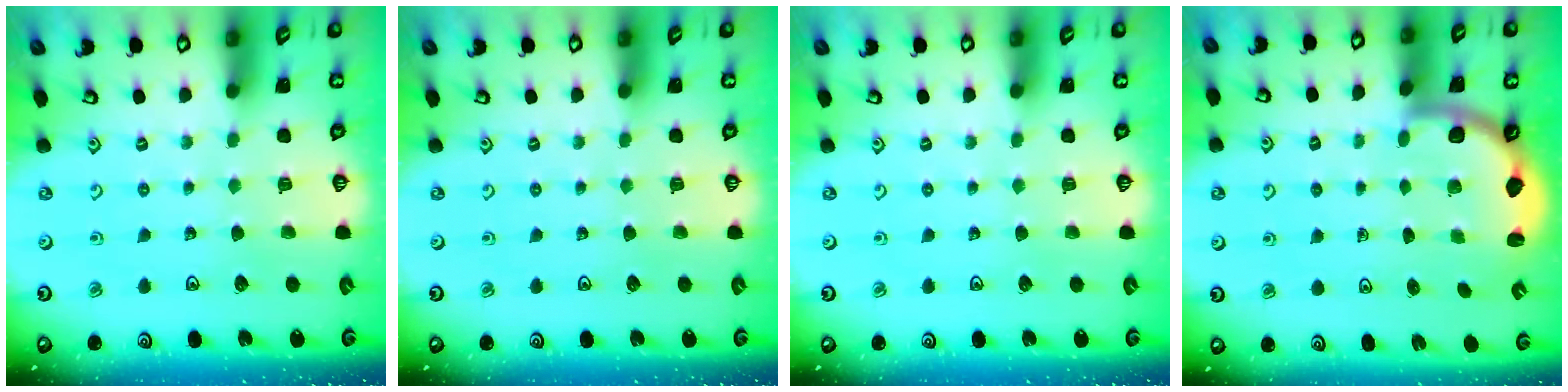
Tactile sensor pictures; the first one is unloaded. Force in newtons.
{"total": 0.0}
{"total": 0.0}
{"total": 2.5, "press": 2.4, "slide": 0.7}